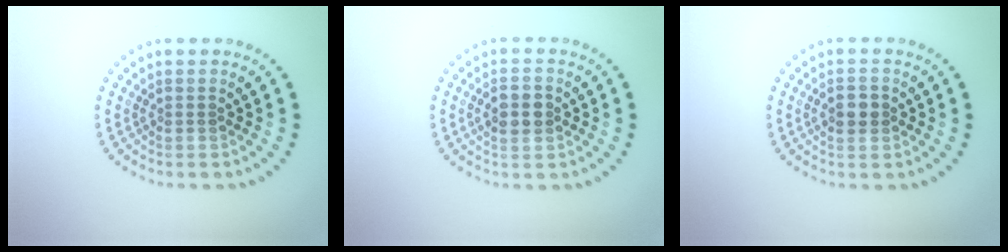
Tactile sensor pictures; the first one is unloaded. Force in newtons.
{"total": 2.8, "press": 2.8, "slide": 0.1}
{"total": 2.4, "press": 2.4, "slide": 0.2}